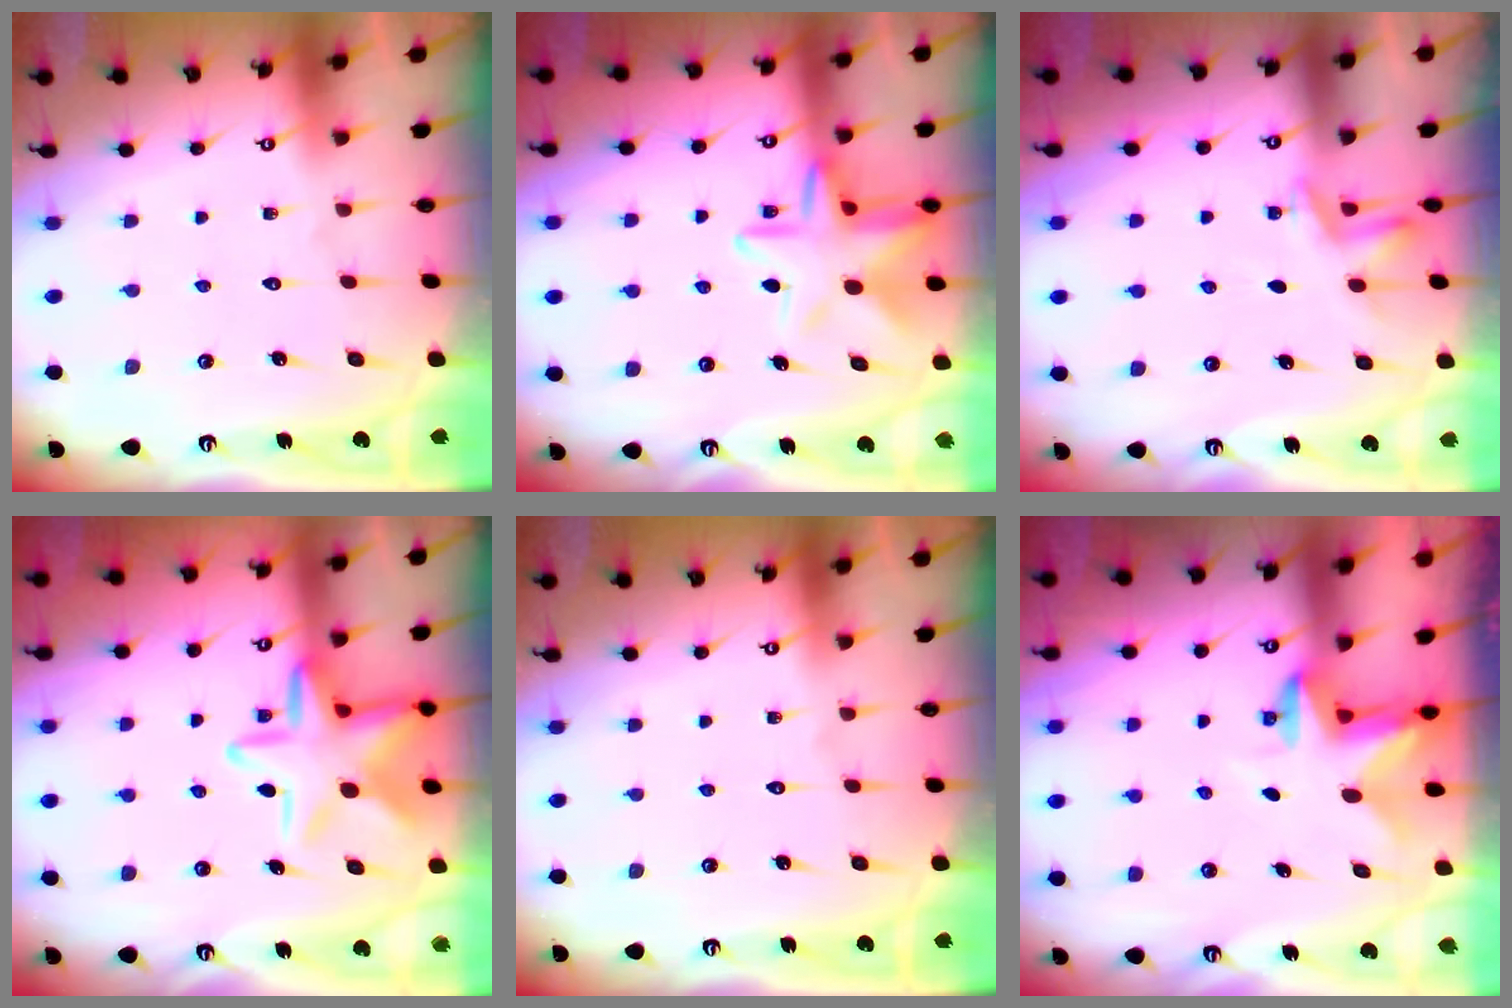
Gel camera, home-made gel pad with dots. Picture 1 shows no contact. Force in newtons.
{"total": 13.0, "press": 13.0, "slide": 1.3}
{"total": 4.0, "press": 3.6, "slide": 1.8}
{"total": 15.3, "press": 15.2, "slide": 1.4}
{"total": 0.0}
{"total": 2.8, "press": 2.7, "slide": 0.5}